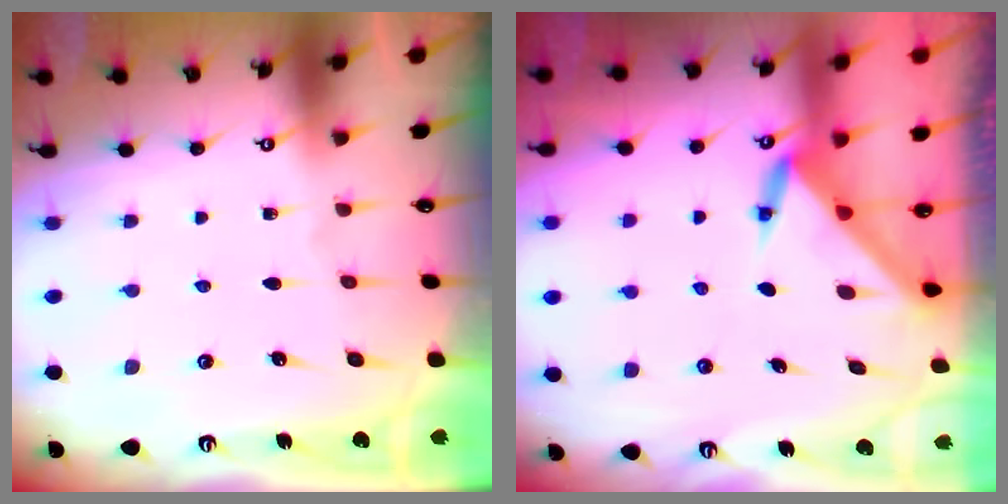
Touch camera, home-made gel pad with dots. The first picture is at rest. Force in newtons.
{"total": 3.2, "press": 3.2, "slide": 0.1}